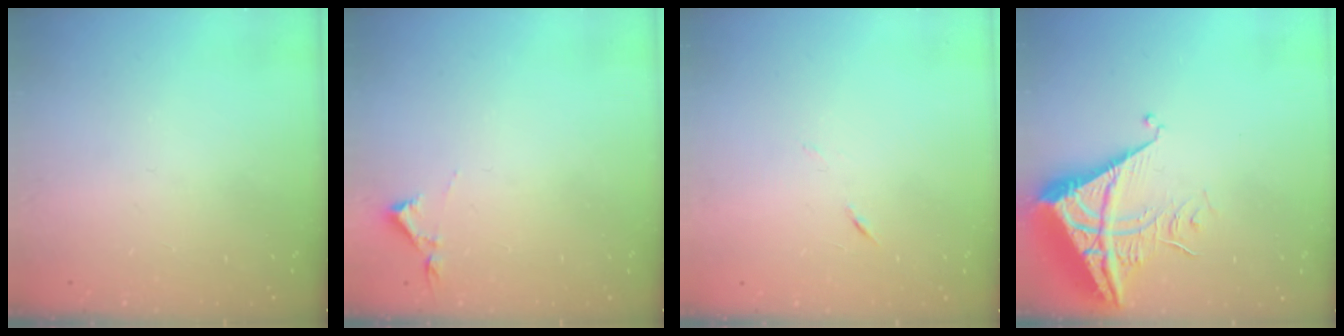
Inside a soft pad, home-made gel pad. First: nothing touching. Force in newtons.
{"total": 2.9, "press": 2.9, "slide": 0.5}
{"total": 4.0, "press": 3.9, "slide": 0.8}
{"total": 7.0, "press": 7.0, "slide": 0.8}